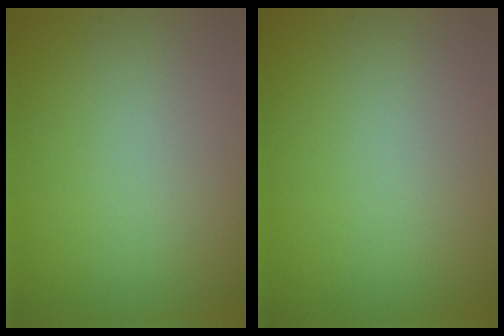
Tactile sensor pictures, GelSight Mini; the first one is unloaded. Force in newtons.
{"total": 0.0}